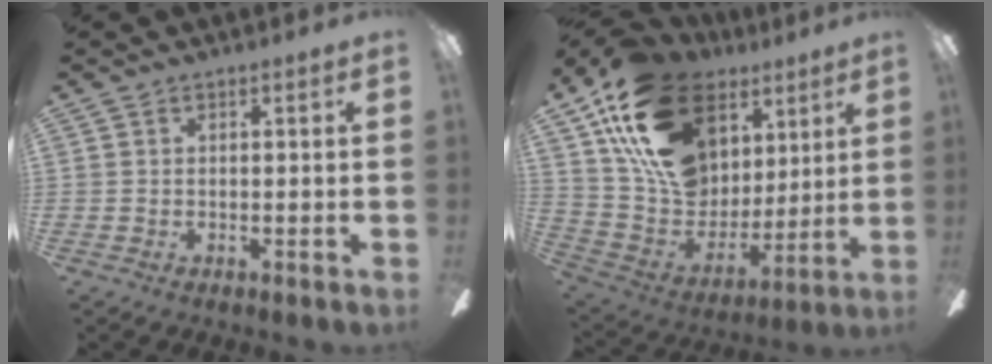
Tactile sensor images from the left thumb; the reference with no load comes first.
{"total": 22.6, "force": [11.2, 16.0, 11.4], "torque": [-0.201, -0.044, 0.222]}